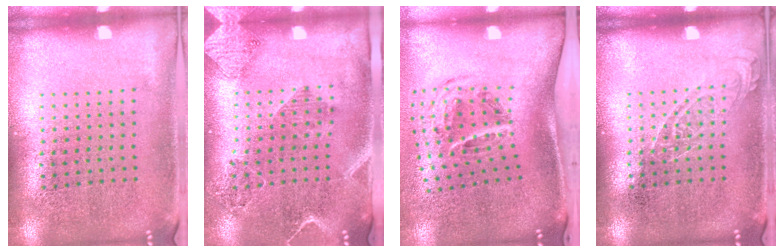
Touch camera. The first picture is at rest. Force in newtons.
{"total": 1.9, "press": 1.7, "slide": 0.8}
{"total": 2.1, "press": 1.2, "slide": 1.7}
{"total": 1.5, "press": 1.4, "slide": 0.2}